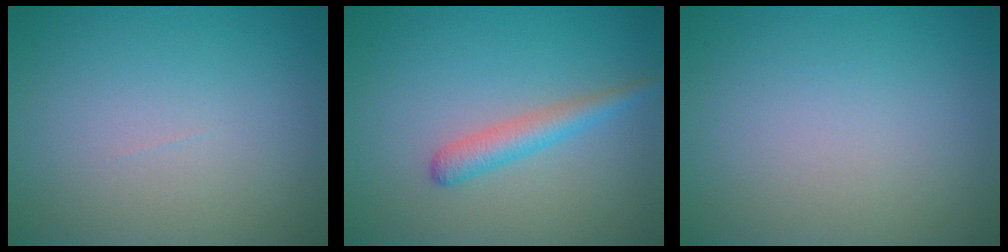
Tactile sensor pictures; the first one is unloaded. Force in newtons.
{"total": 2.4, "press": 2.3, "slide": 0.1}
{"total": 0.0}